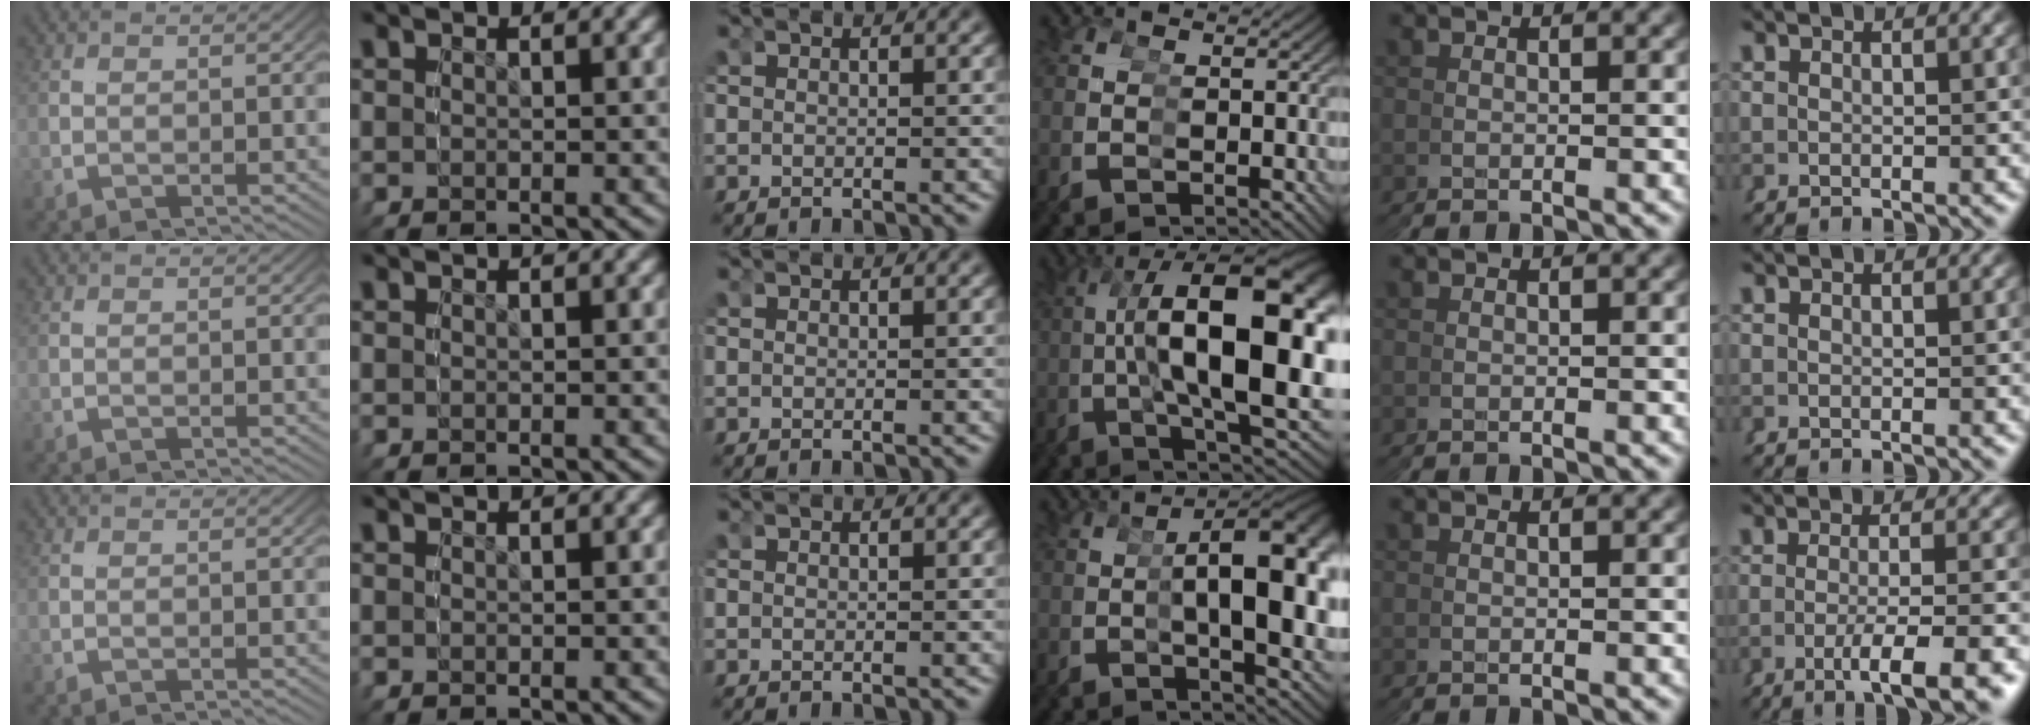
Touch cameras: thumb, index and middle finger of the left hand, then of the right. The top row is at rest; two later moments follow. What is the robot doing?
{"motion": "grasp_and_lifting", "object": "cubes"}